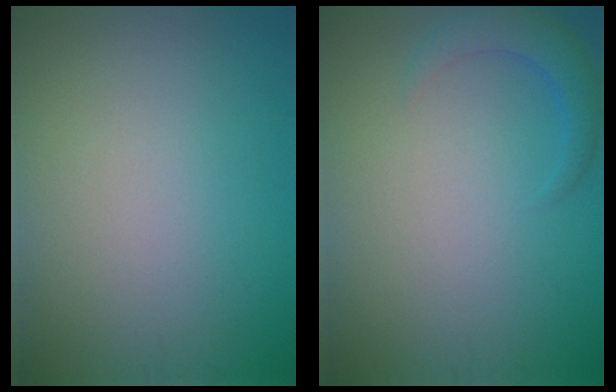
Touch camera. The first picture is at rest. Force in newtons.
{"total": 2.4, "press": 2.4, "slide": 0.2}